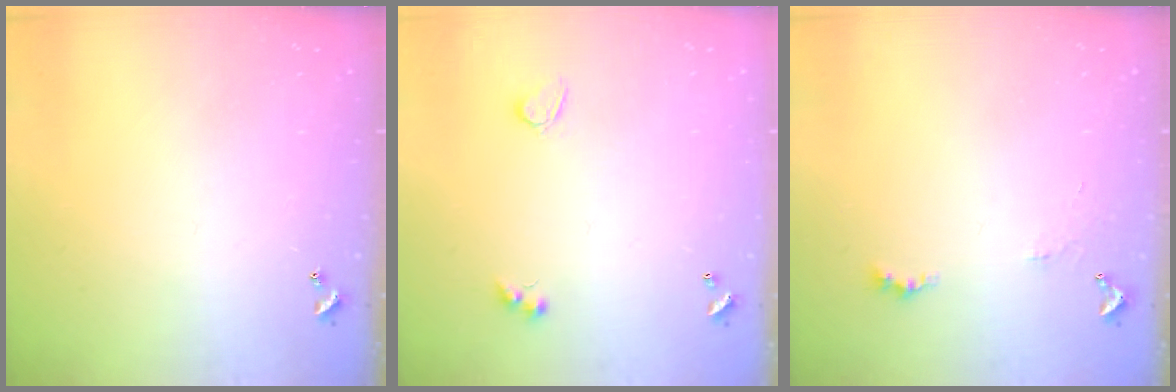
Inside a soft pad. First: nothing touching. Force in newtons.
{"total": 2.8, "press": 2.7, "slide": 1.0}
{"total": 2.1, "press": 2.0, "slide": 0.5}